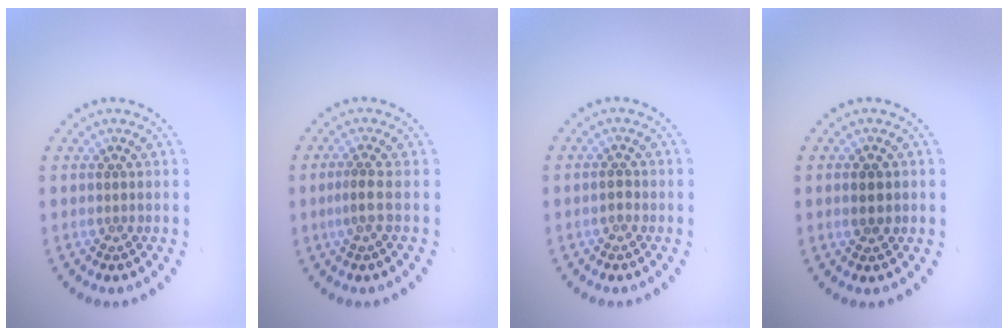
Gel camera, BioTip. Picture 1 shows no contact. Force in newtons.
{"total": 1.5, "press": 1.0, "slide": 1.1}
{"total": 0.9, "press": 0.9, "slide": 0.1}
{"total": 1.5, "press": 1.5, "slide": 0.1}